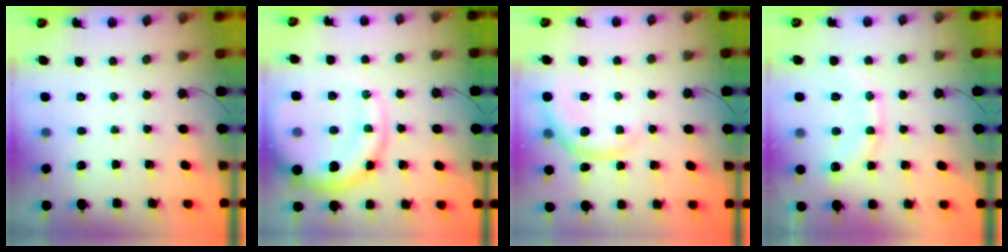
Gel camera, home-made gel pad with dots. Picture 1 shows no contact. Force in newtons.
{"total": 13.7, "press": 13.3, "slide": 3.5}
{"total": 6.7, "press": 6.6, "slide": 1.0}
{"total": 14.1, "press": 14.0, "slide": 1.2}